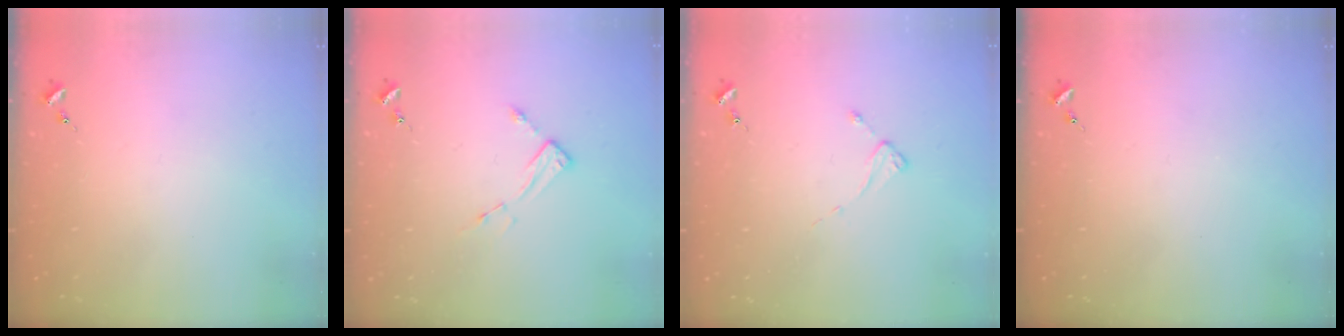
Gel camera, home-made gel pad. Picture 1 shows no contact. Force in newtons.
{"total": 4.4, "press": 4.4, "slide": 0.2}
{"total": 2.0, "press": 2.0, "slide": 0.3}
{"total": 0.0}